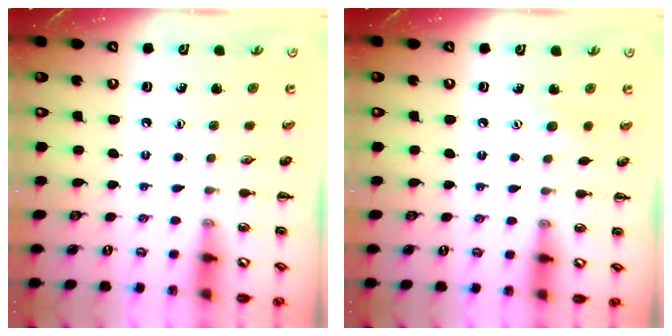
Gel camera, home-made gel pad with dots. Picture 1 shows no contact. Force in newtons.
{"total": 3.1, "press": 3.0, "slide": 0.8}